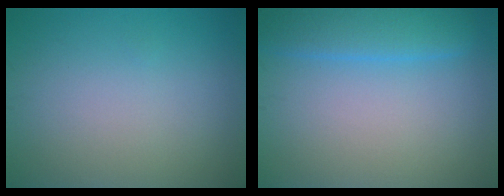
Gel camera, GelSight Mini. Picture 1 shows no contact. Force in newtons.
{"total": 4.1, "press": 4.1, "slide": 0.2}